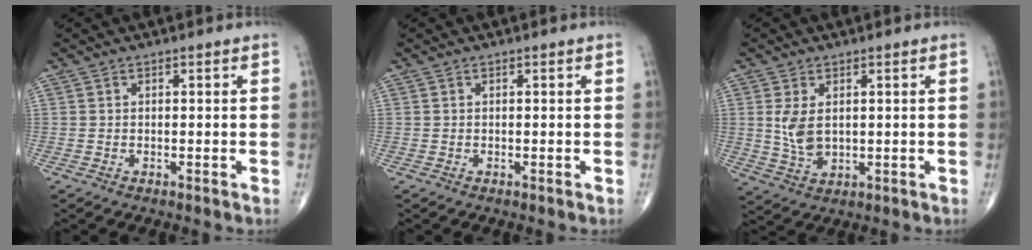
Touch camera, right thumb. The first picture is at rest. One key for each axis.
{"total": 0.0}
{"total": 5.7, "fx": 1.1, "fy": 3.4, "fz": 4.4, "tx": -0.084, "ty": -0.009, "tz": 0.030}